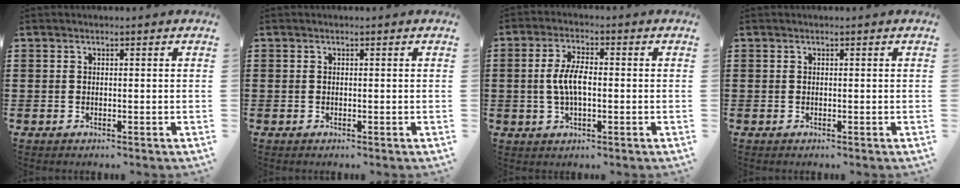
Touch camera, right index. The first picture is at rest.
{"total": 0.0}
{"total": 5.6, "force": [-0.2, 2.3, 5.1], "torque": [-0.115, -0.001, -0.011]}
{"total": 0.0}